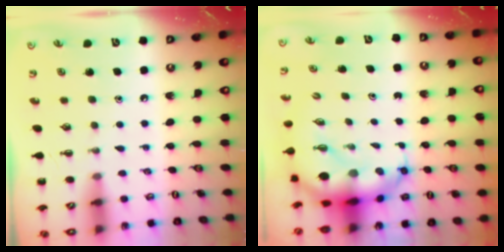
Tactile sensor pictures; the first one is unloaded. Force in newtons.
{"total": 9.7, "press": 9.4, "slide": 2.4}